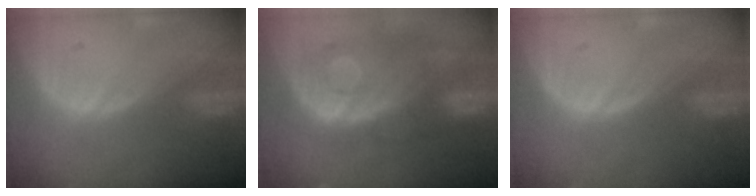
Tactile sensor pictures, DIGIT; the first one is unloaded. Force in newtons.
{"total": 11.3, "press": 9.7, "slide": 5.7}
{"total": 0.0}